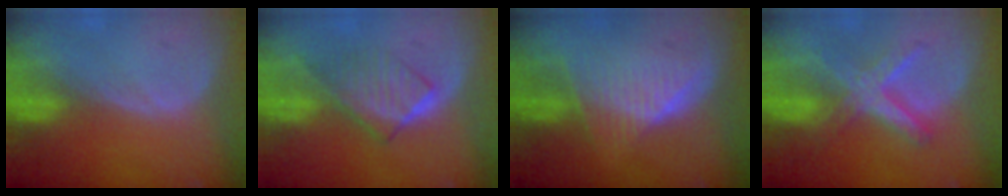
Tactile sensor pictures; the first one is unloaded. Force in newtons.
{"total": 6.5, "press": 5.9, "slide": 2.7}
{"total": 6.4, "press": 6.2, "slide": 1.6}
{"total": 6.1, "press": 6.1, "slide": 0.2}